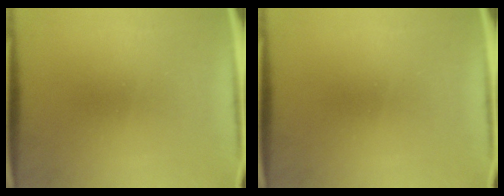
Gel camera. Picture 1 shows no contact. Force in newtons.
{"total": 0.0}